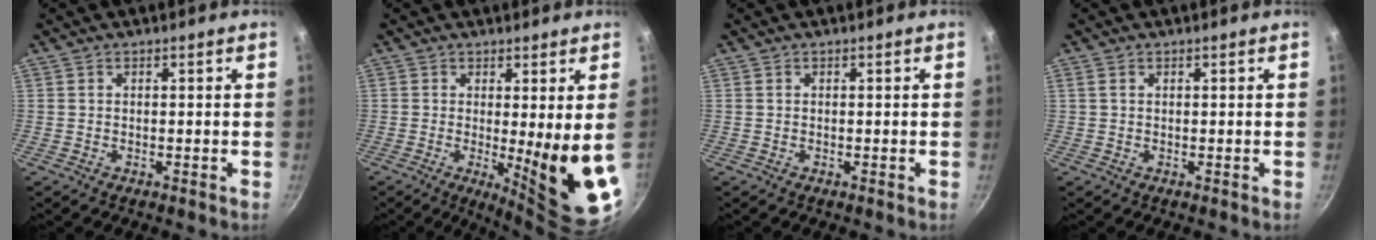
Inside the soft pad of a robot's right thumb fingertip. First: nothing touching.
{"total": 11.4, "force": [-0.4, 1.3, 11.3], "torque": [-0.150, -0.038, 0.003]}
{"total": 0.0}
{"total": 0.7, "force": [0.3, 0.4, 0.5], "torque": [-0.011, 0.001, 0.004]}